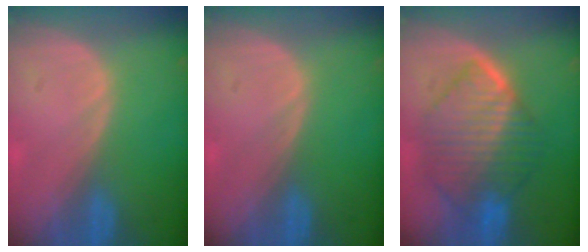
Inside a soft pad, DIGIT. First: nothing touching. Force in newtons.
{"total": 0.0}
{"total": 10.5, "press": 10.5, "slide": 0.9}